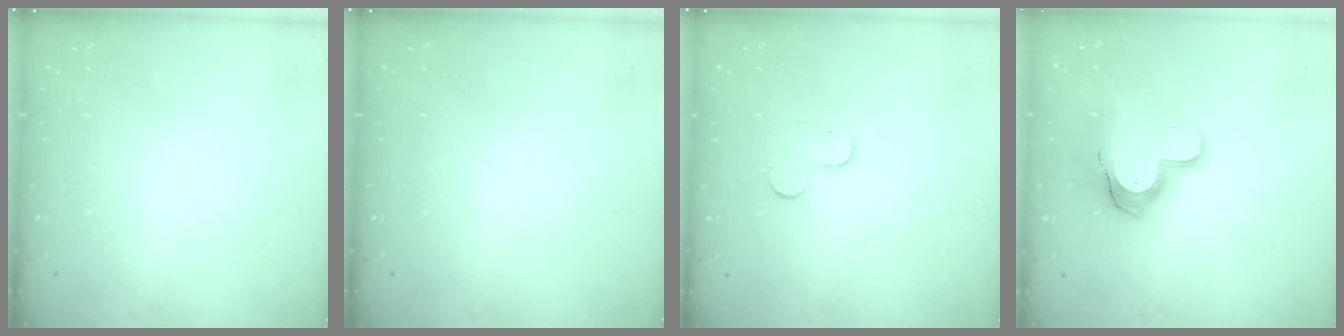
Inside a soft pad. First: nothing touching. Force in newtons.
{"total": 0.0}
{"total": 7.1, "press": 7.1, "slide": 0.6}
{"total": 13.3, "press": 13.3, "slide": 1.1}